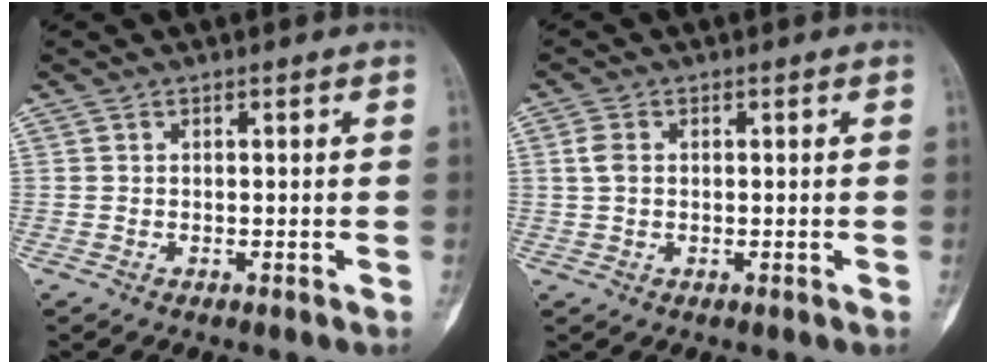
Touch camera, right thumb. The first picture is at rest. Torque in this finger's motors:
{"motor_torque": [-0.09, 0.40, 0.32, 0.23, 0.11]}